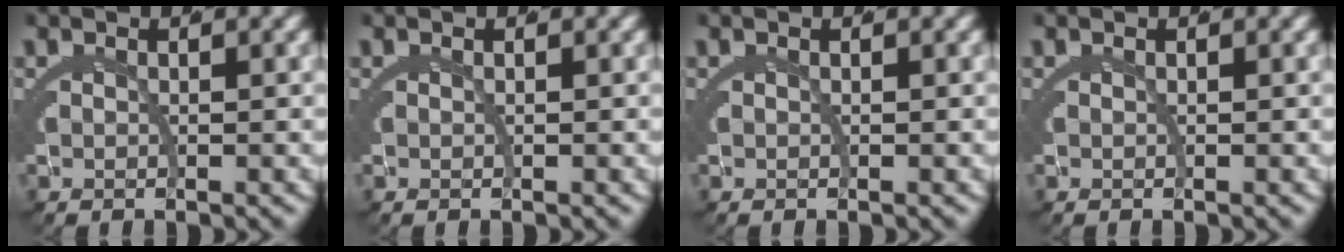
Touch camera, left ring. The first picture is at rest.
{"total": 0.0}
{"total": 0.0}
{"total": 0.0}